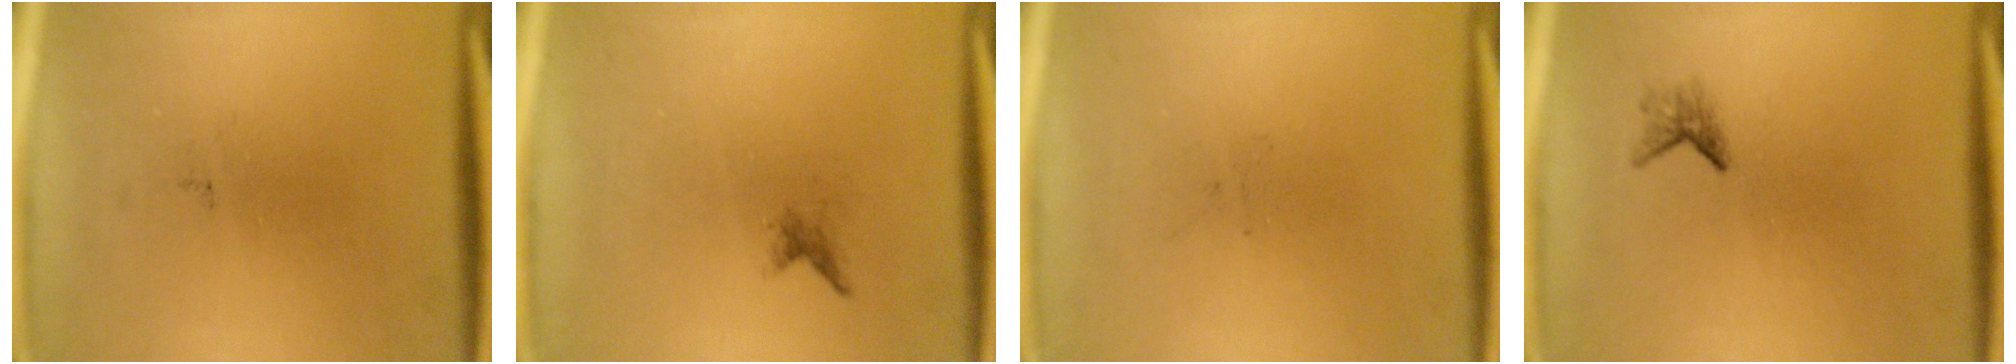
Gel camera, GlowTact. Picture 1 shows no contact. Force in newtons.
{"total": 0.7}
{"total": 0.0}
{"total": 1.2}